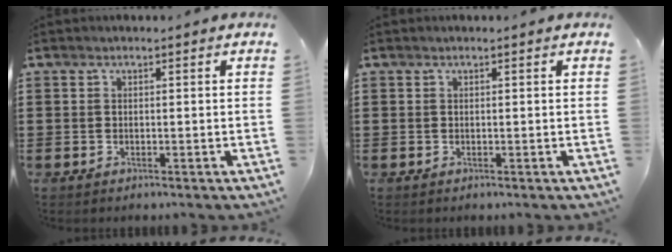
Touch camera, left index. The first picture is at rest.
{"total": 0.0}